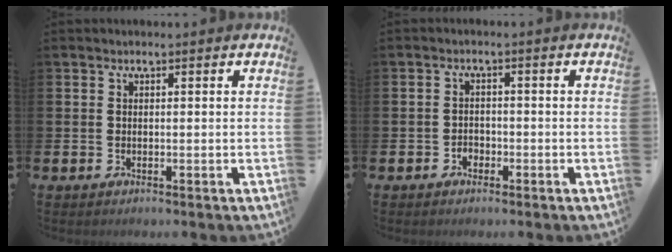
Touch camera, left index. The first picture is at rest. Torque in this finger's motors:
{"motor_torque": [0.07, -0.01, 0.00, 0.02]}